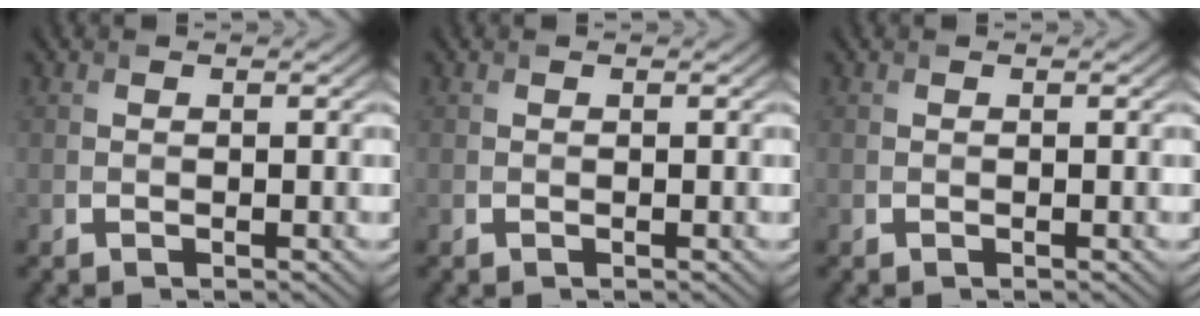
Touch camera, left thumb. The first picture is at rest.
{"total": 0.0}
{"total": 0.0}